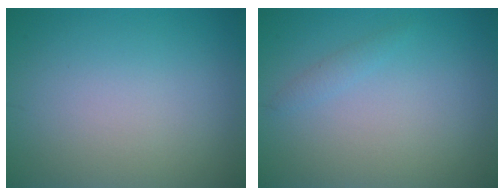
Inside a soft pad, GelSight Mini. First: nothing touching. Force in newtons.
{"total": 0.8, "press": 0.8, "slide": 0.1}